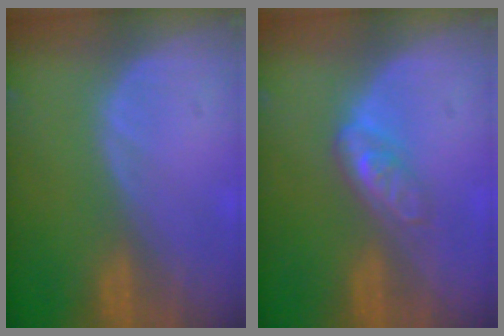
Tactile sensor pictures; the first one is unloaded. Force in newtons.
{"total": 4.7, "press": 4.2, "slide": 2.2}